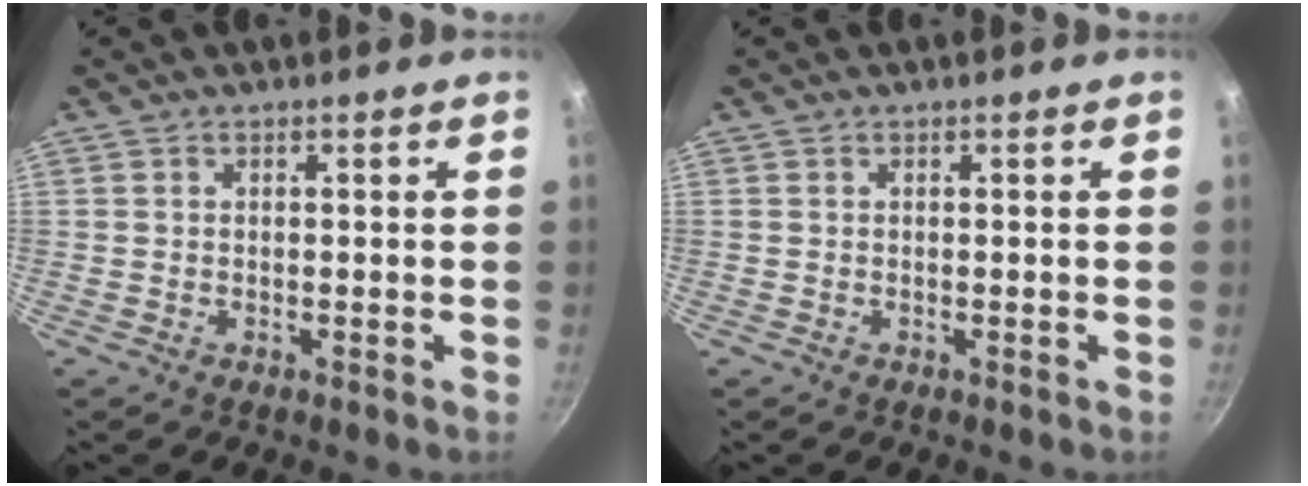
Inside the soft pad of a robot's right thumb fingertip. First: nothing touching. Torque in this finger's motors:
{"motor_torque": [0.00, 0.00, -0.02, -0.02, 0.00]}